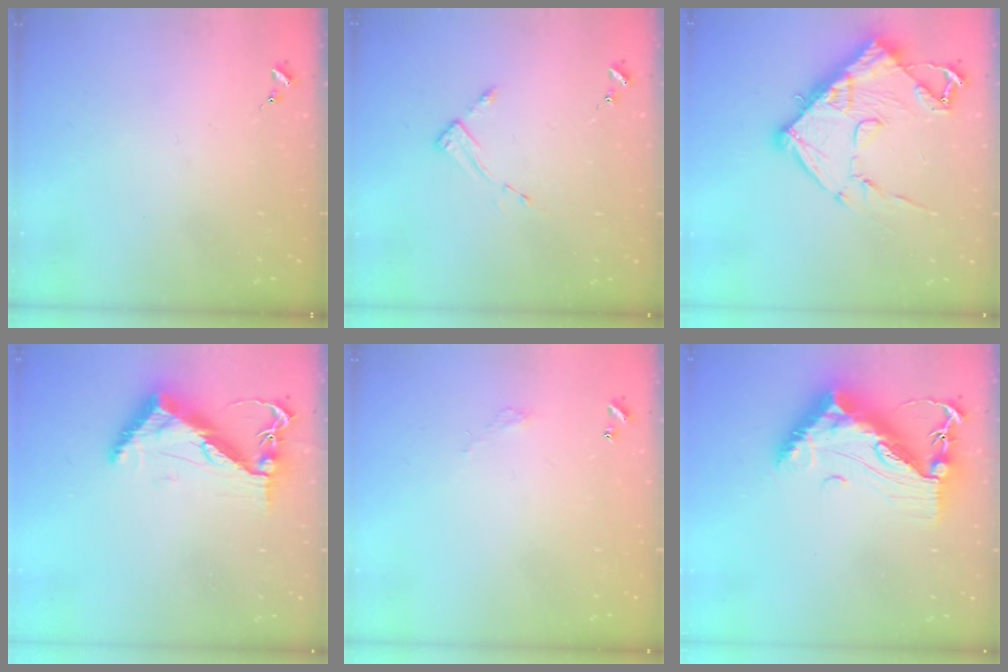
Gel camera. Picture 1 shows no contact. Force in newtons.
{"total": 2.6, "press": 2.6, "slide": 0.4}
{"total": 16.4, "press": 16.4, "slide": 1.4}
{"total": 11.1, "press": 11.0, "slide": 1.3}
{"total": 2.7, "press": 2.7, "slide": 0.2}
{"total": 19.1, "press": 19.1, "slide": 1.6}